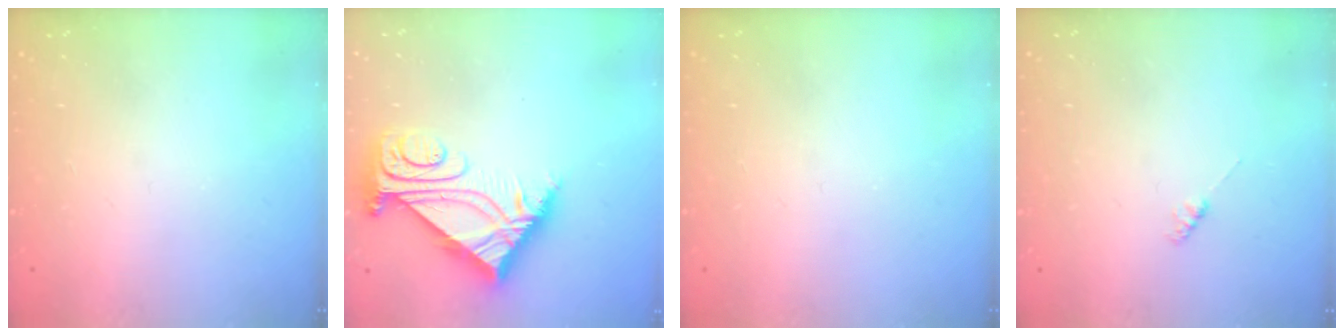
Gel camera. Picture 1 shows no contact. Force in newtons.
{"total": 8.9, "press": 8.8, "slide": 1.1}
{"total": 0.0}
{"total": 2.3, "press": 2.3, "slide": 0.3}